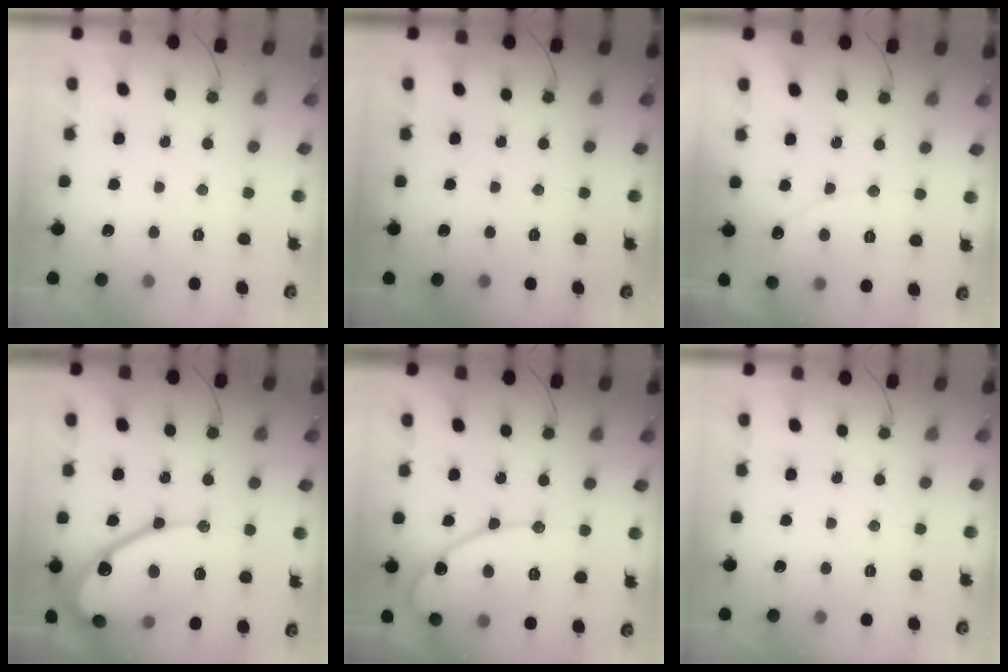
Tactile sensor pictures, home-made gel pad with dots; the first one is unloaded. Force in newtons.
{"total": 0.0}
{"total": 3.8, "press": 3.8, "slide": 0.2}
{"total": 20.2, "press": 20.1, "slide": 1.8}
{"total": 14.6, "press": 14.6, "slide": 1.1}
{"total": 0.0}